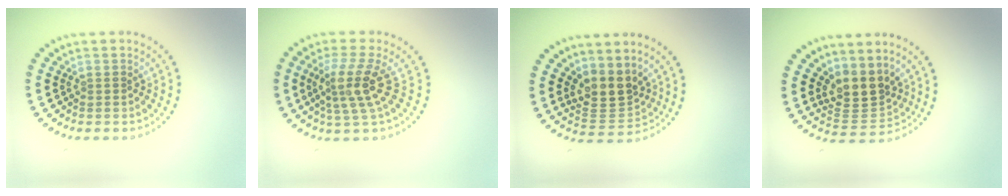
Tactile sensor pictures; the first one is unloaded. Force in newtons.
{"total": 3.9, "press": 2.7, "slide": 2.7}
{"total": 3.4, "press": 2.6, "slide": 2.2}
{"total": 3.6, "press": 2.6, "slide": 2.5}